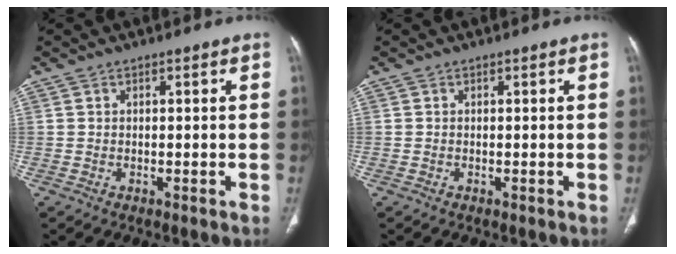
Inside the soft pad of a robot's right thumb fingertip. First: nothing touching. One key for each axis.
{"total": 0.0}